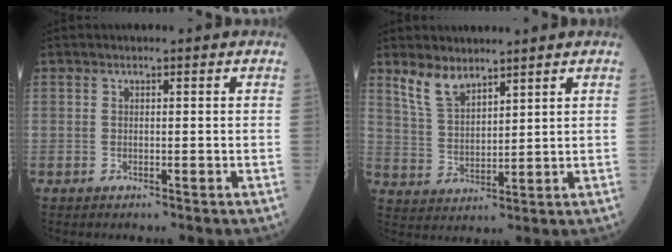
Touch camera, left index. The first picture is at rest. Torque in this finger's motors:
{"motor_torque": [0.66, -0.58, 0.31, 0.03]}